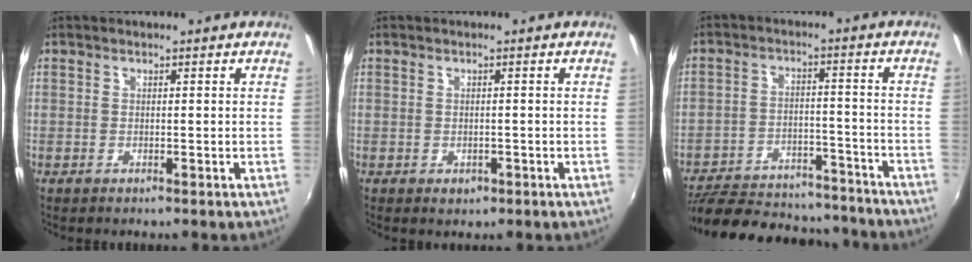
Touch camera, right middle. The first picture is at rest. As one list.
[{"total": 1.7, "force": [-0.8, 1.3, 0.9], "torque": [-0.016, -0.004, -0.008]}, {"total": 24.3, "force": [-21.1, 8.0, 9.0], "torque": [-0.187, 0.012, -0.280]}]